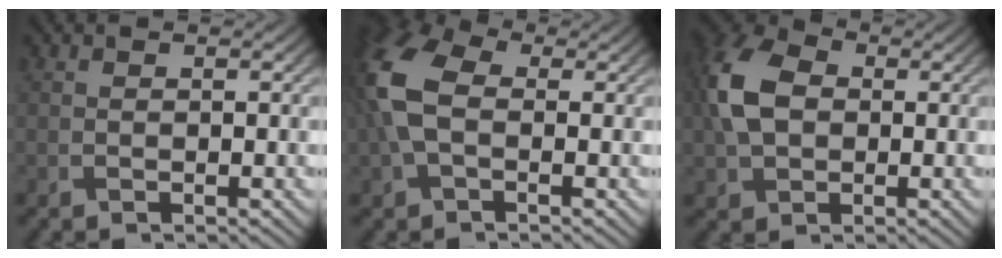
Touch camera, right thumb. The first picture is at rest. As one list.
[{"total": 9.7, "force": [0.2, 6.0, 7.6], "torque": [-0.215, 0.015, -0.011]}, {"total": 9.1, "force": [0.6, 6.5, 6.4], "torque": [-0.169, 0.012, 0.000]}]